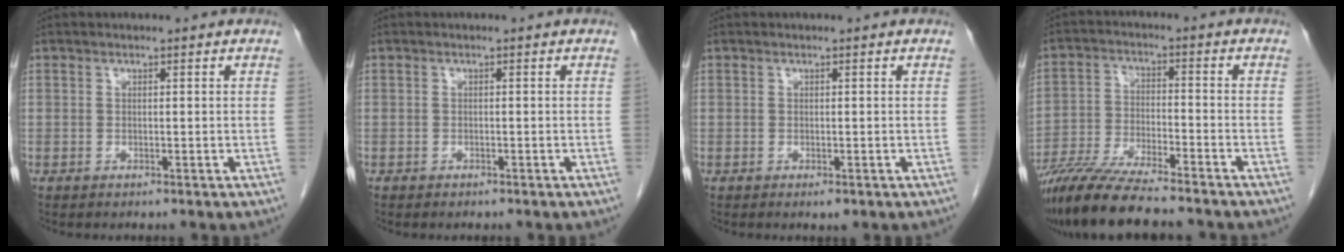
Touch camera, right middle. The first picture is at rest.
{"total": 0.8, "force": [-0.6, 0.4, 0.2], "torque": [-0.005, 0.001, -0.010]}
{"total": 0.9, "force": [-0.5, 0.4, 0.7], "torque": [-0.007, -0.001, -0.004]}
{"total": 13.7, "force": [-11.8, 1.4, 6.9], "torque": [-0.122, -0.023, -0.200]}